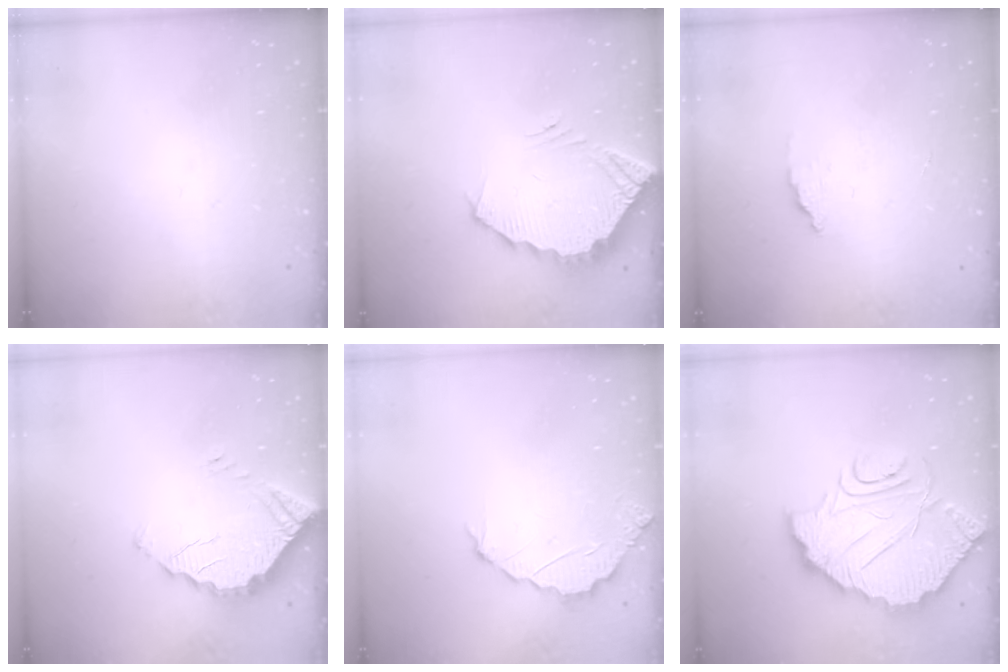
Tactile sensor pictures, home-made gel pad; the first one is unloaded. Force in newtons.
{"total": 3.6, "press": 3.6, "slide": 0.2}
{"total": 2.2, "press": 2.2, "slide": 0.2}
{"total": 3.5, "press": 3.5, "slide": 0.2}
{"total": 2.2, "press": 2.2, "slide": 0.2}
{"total": 11.4, "press": 11.4, "slide": 0.8}